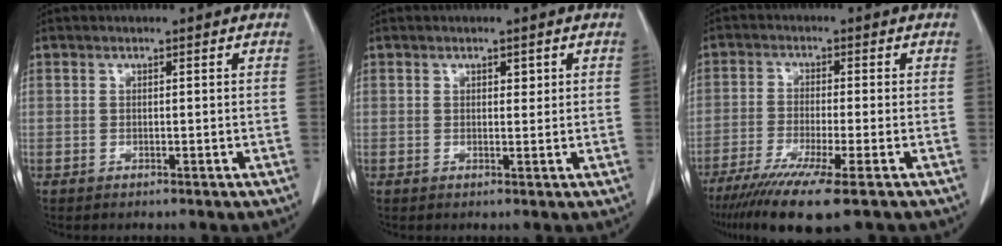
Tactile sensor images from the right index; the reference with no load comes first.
{"total": 1.1, "force": [0.6, 0.6, 0.8], "torque": [-0.010, -0.002, 0.008]}
{"total": 10.9, "force": [-7.2, 0.1, 8.1], "torque": [-0.138, -0.030, -0.118]}